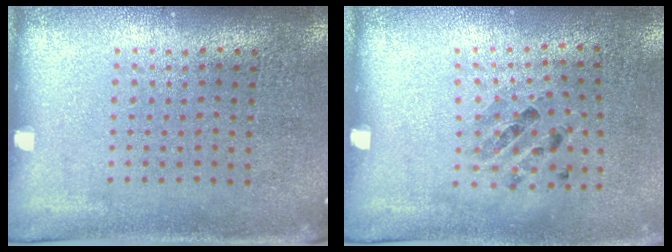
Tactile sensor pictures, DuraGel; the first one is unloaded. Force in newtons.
{"total": 0.9, "press": 0.8, "slide": 0.5}